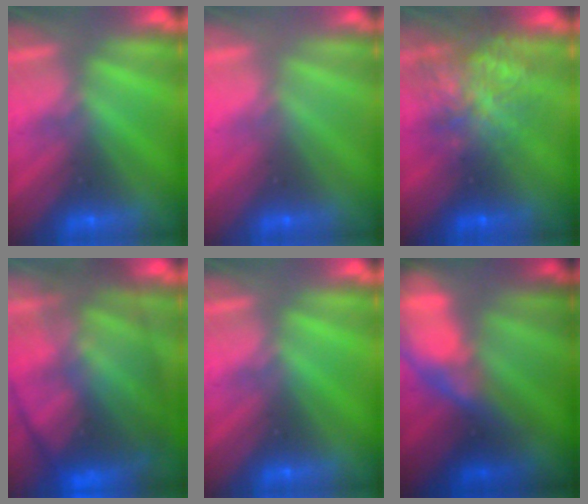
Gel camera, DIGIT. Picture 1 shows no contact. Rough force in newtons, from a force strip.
{"total": 3.0}
{"total": 7.5}
{"total": 6.9}
{"total": 0.0}
{"total": 9.1}